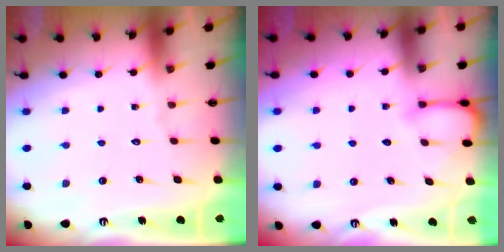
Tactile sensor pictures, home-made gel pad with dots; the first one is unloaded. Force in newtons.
{"total": 4.7, "press": 4.7, "slide": 0.4}